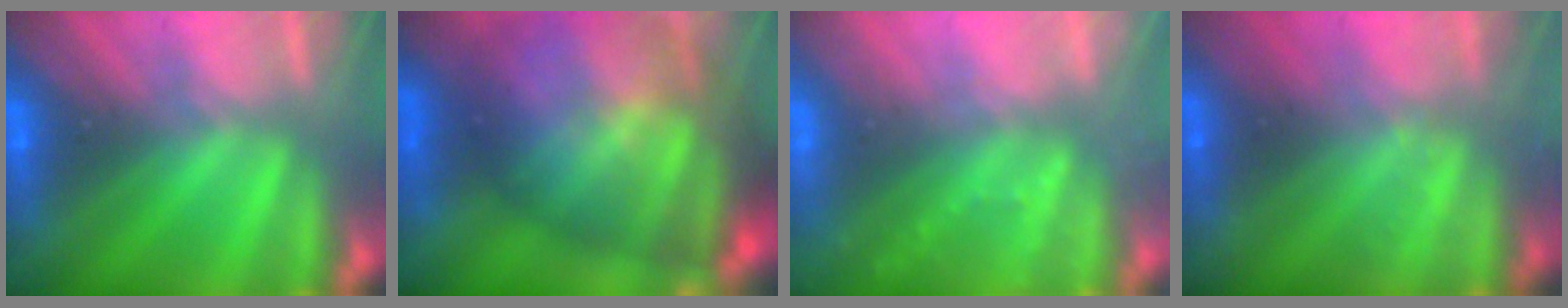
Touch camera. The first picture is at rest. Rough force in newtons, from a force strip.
{"total": 10.5}
{"total": 2.2}
{"total": 2.2}